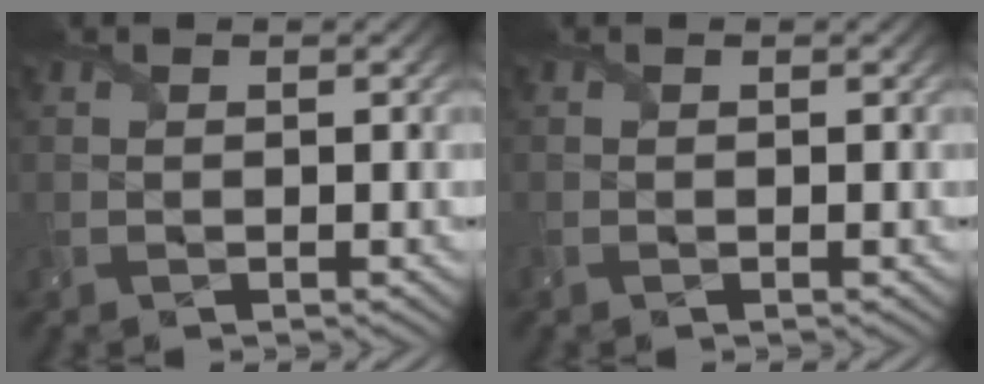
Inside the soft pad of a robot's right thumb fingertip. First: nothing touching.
{"total": 0.6, "force": [-0.2, 0.5, 0.2], "torque": [-0.005, -0.006, -0.003]}